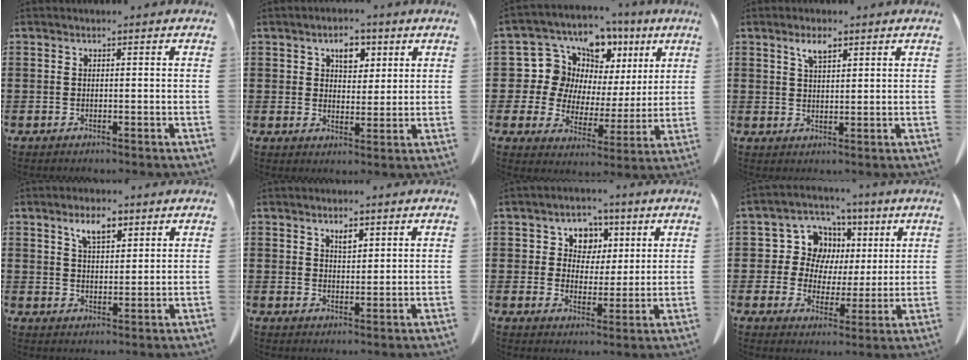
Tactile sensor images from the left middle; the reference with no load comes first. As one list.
[{"total": 4.8, "force": [2.7, 2.9, 2.7], "torque": [-0.041, 0.003, 0.042]}, {"total": 10.4, "force": [4.5, 8.9, 2.8], "torque": [-0.089, -0.029, 0.085]}, {"total": 3.2, "force": [2.1, 1.1, 2.1], "torque": [-0.038, 0.000, 0.037]}, {"total": 4.9, "force": [3.2, 2.2, 3.0], "torque": [-0.051, -0.001, 0.054]}, {"total": 2.4, "force": [1.9, 0.9, 1.2], "torque": [-0.019, -0.002, 0.033]}, {"total": 5.8, "force": [2.9, 4.7, 1.7], "torque": [-0.053, 0.008, 0.048]}, {"total": 9.1, "force": [2.9, 8.0, 3.2], "torque": [-0.098, -0.002, 0.055]}]